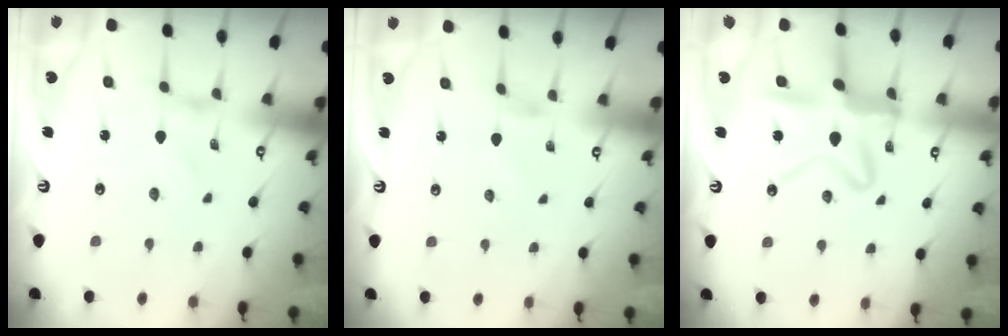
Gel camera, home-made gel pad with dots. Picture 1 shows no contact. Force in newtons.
{"total": 0.9, "press": 0.8, "slide": 0.2}
{"total": 13.0, "press": 13.0, "slide": 1.4}